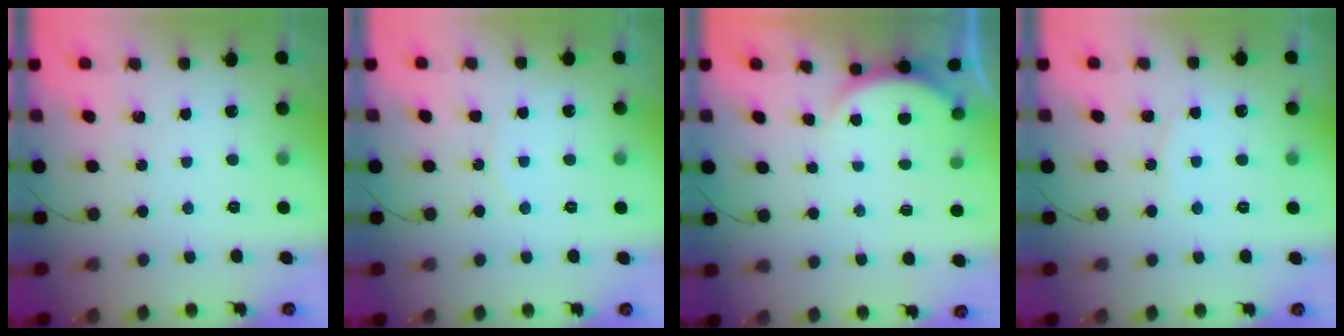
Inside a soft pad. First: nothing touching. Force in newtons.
{"total": 3.9, "press": 3.7, "slide": 1.4}
{"total": 2.6, "press": 2.5, "slide": 0.6}
{"total": 3.5, "press": 3.4, "slide": 0.5}